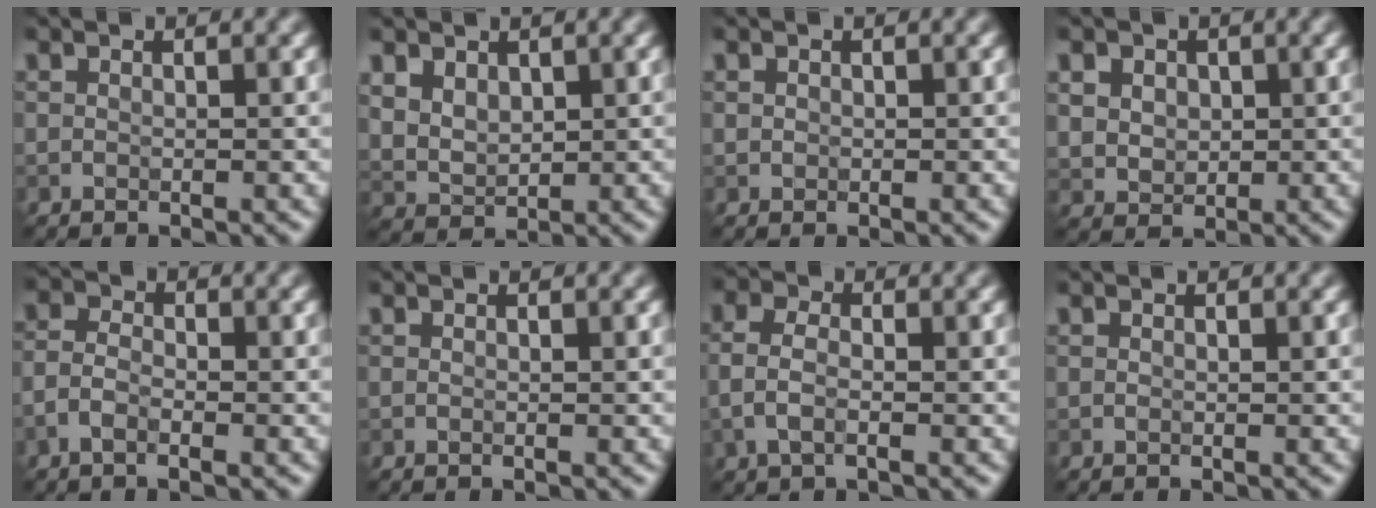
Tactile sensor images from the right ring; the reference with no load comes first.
{"total": 3.2, "force": [1.4, 2.3, 1.7], "torque": [-0.043, -0.007, 0.032]}
{"total": 0.5, "force": [0.1, 0.5, 0.1], "torque": [0.003, -0.003, 0.001]}
{"total": 4.7, "force": [2.0, 3.7, 2.2], "torque": [-0.059, 0.013, 0.033]}
{"total": 2.4, "force": [-1.2, 1.2, 1.7], "torque": [-0.034, 0.002, -0.033]}
{"total": 0.0}
{"total": 2.6, "force": [-0.6, 1.4, 2.1], "torque": [-0.048, 0.002, -0.017]}
{"total": 0.0}